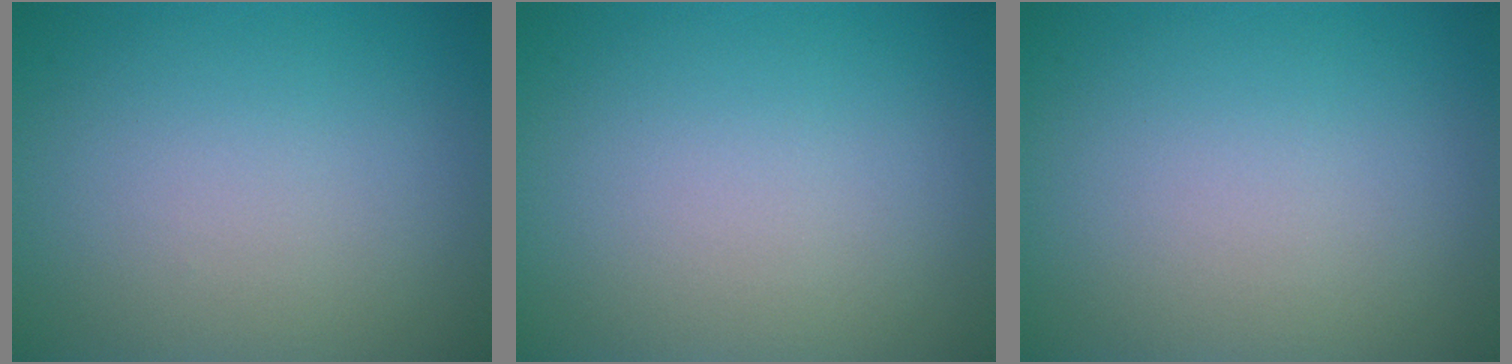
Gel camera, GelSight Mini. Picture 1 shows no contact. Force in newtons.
{"total": 0.0}
{"total": 0.0}